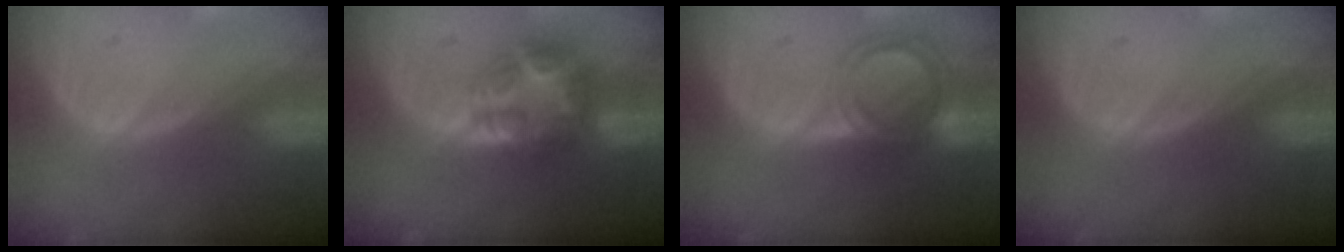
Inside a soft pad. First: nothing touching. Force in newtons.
{"total": 7.7, "press": 6.7, "slide": 3.7}
{"total": 6.1, "press": 5.3, "slide": 3.1}
{"total": 0.0}